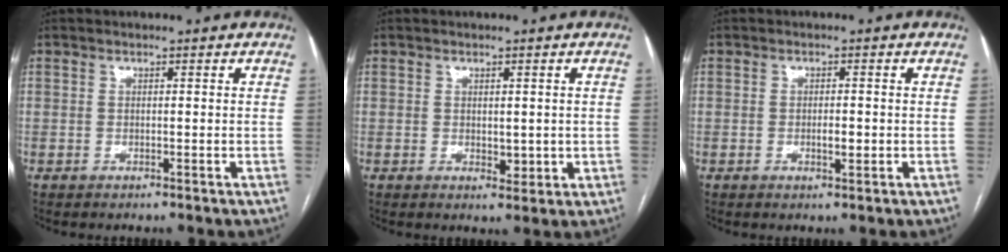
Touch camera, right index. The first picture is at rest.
{"total": 2.7, "force": [0.0, 1.7, 2.1], "torque": [-0.023, -0.002, 0.007]}
{"total": 1.7, "force": [-0.3, 0.6, 1.6], "torque": [-0.027, 0.000, -0.003]}